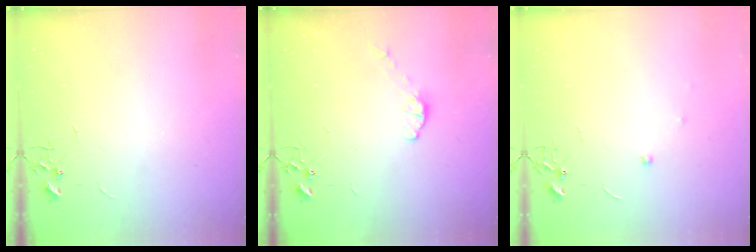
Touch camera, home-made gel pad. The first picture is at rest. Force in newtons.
{"total": 5.1, "press": 5.1, "slide": 0.8}
{"total": 3.8, "press": 3.7, "slide": 0.6}